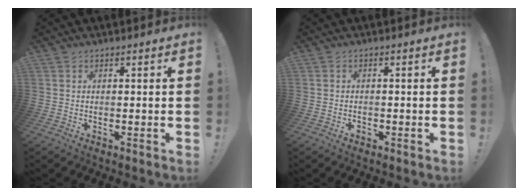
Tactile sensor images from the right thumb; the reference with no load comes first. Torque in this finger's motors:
{"motor_torque": [0.09, 0.01, -0.10, -0.20, 0.06]}